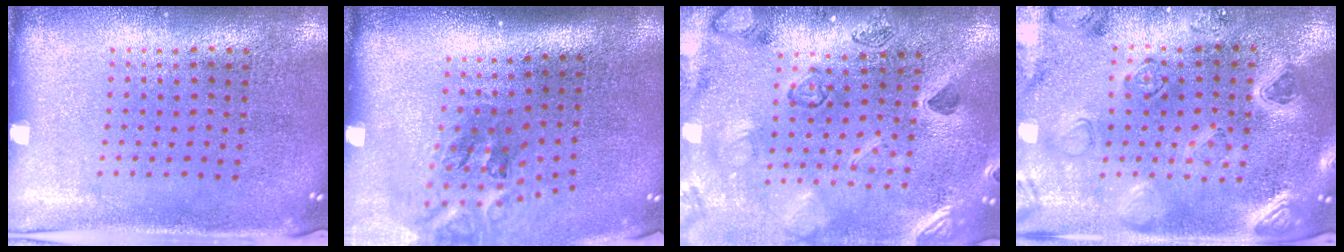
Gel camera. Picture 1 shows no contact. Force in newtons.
{"total": 2.2, "press": 1.3, "slide": 1.8}
{"total": 2.3, "press": 2.3, "slide": 0.3}
{"total": 2.2, "press": 2.2, "slide": 0.4}